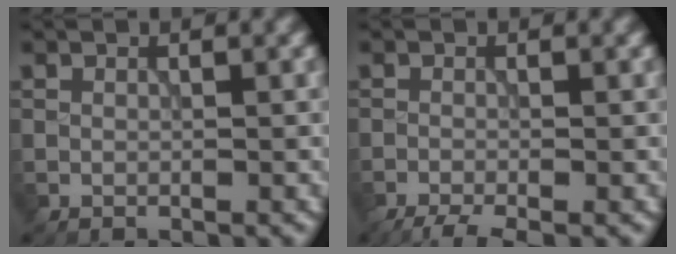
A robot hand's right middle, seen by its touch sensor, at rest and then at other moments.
{"total": 3.0, "force": [-2.3, 0.5, 1.8], "torque": [-0.032, -0.007, -0.050]}